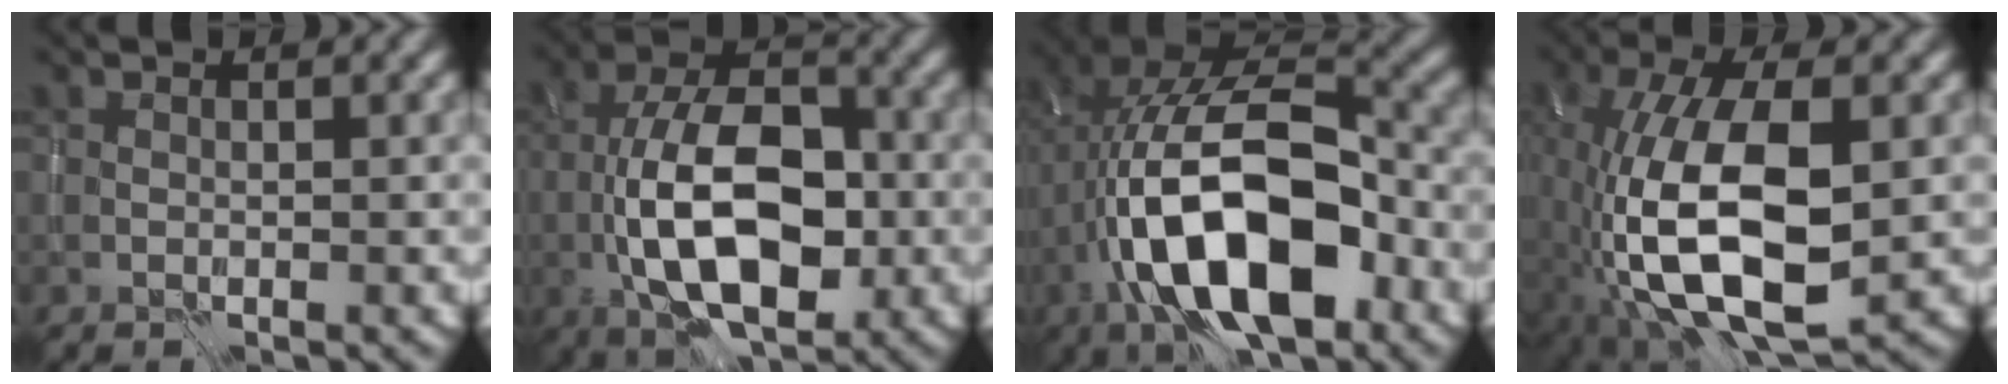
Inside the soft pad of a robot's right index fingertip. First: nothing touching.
{"total": 11.5, "force": [-3.0, 5.7, 9.6], "torque": [-0.168, 0.009, -0.061]}
{"total": 15.4, "force": [-4.6, 7.7, 12.5], "torque": [-0.220, 0.004, -0.083]}
{"total": 12.3, "force": [-3.2, 5.1, 10.7], "torque": [-0.222, -0.003, -0.059]}